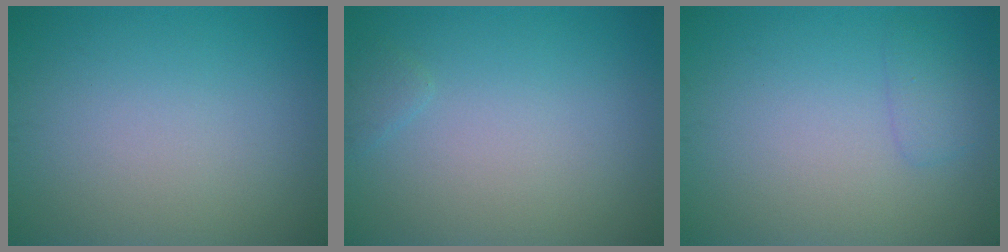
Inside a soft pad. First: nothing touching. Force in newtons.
{"total": 0.6, "press": 0.6, "slide": 0.1}
{"total": 1.4, "press": 1.4, "slide": 0.1}